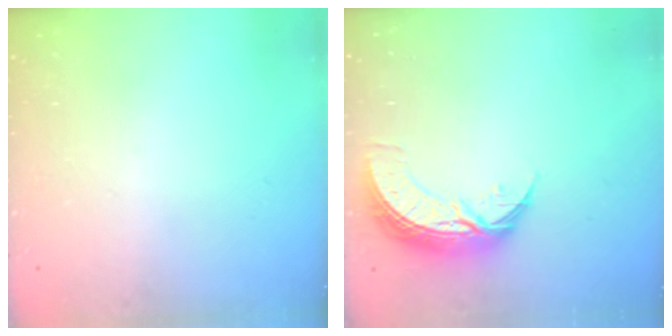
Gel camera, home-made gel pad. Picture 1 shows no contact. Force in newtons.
{"total": 9.0, "press": 9.0, "slide": 0.7}